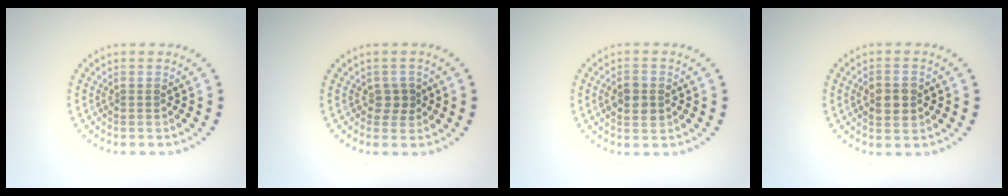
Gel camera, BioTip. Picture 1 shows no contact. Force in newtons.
{"total": 1.5, "press": 1.4, "slide": 0.5}
{"total": 2.7, "press": 2.7, "slide": 0.1}
{"total": 2.9, "press": 2.9, "slide": 0.1}